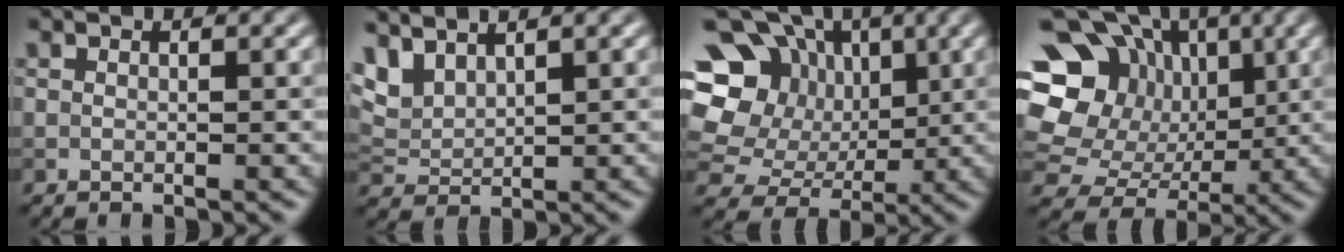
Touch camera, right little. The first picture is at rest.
{"total": 3.5, "force": [3.0, 1.1, 1.5], "torque": [-0.042, 0.005, 0.063]}
{"total": 15.9, "force": [4.2, 13.6, 7.2], "torque": [-0.167, 0.039, 0.057]}
{"total": 17.8, "force": [4.5, 15.3, 7.9], "torque": [-0.183, 0.043, 0.053]}